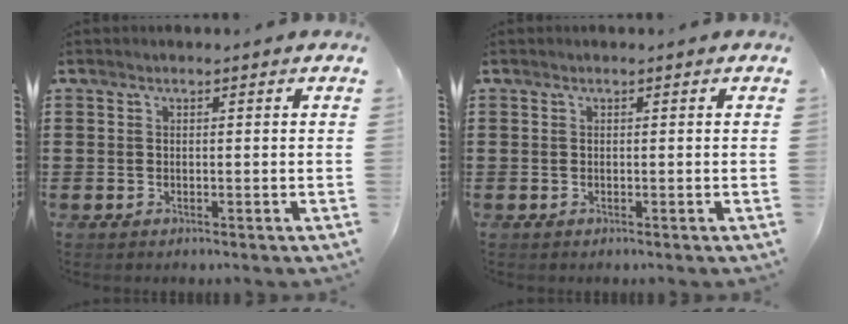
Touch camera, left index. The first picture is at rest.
{"total": 0.0}